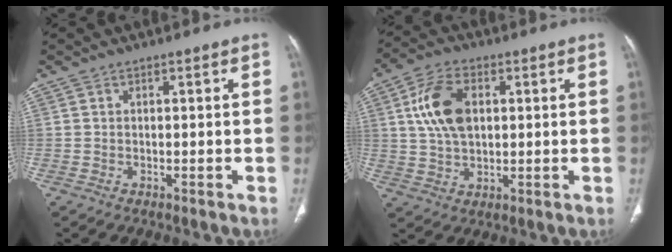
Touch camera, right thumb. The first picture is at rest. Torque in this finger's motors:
{"motor_torque": [0.69, 0.69, 0.70, 0.11, 0.32]}